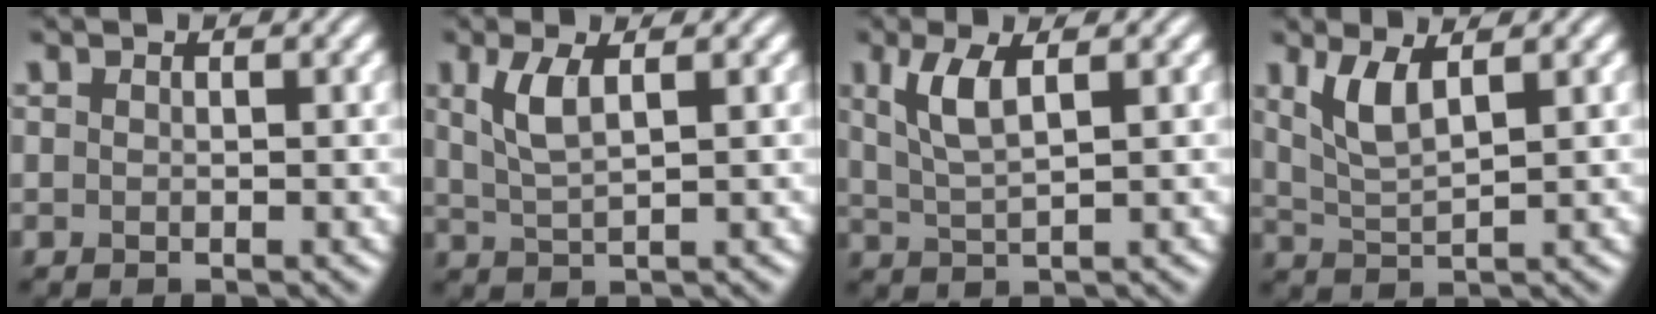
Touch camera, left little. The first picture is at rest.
{"total": 3.1, "force": [1.1, 1.0, 2.8], "torque": [-0.062, 0.000, 0.025]}
{"total": 3.6, "force": [1.4, 1.0, 3.2], "torque": [-0.072, 0.000, 0.030]}
{"total": 3.3, "force": [1.7, 0.9, 2.7], "torque": [-0.063, -0.004, 0.039]}